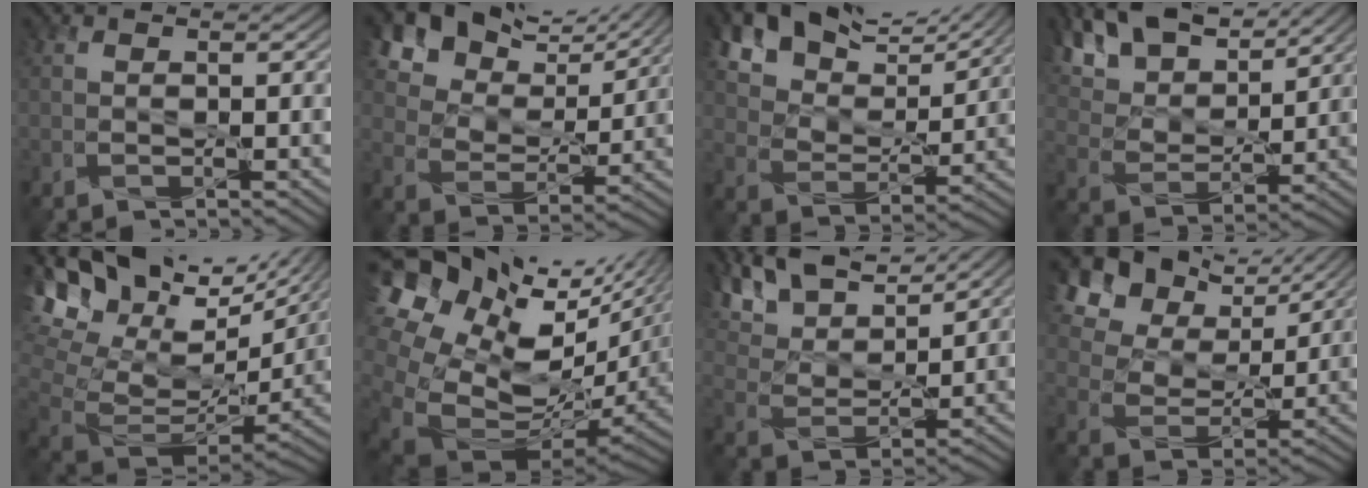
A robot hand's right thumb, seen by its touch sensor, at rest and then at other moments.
{"total": 14.3, "force": [10.8, 7.3, 5.9], "torque": [-0.158, 0.015, 0.178]}
{"total": 16.5, "force": [12.5, 7.8, 7.5], "torque": [-0.185, 0.018, 0.209]}
{"total": 13.8, "force": [10.8, 5.9, 6.4], "torque": [-0.184, 0.004, 0.198]}
{"total": 17.6, "force": [11.6, 8.2, 10.4], "torque": [-0.195, 0.040, 0.220]}
{"total": 18.6, "force": [6.1, 12.1, 12.7], "torque": [-0.263, -0.009, 0.174]}
{"total": 13.0, "force": [10.6, 4.6, 6.0], "torque": [-0.166, 0.018, 0.174]}
{"total": 13.7, "force": [9.1, 8.3, 6.1], "torque": [-0.170, 0.035, 0.160]}